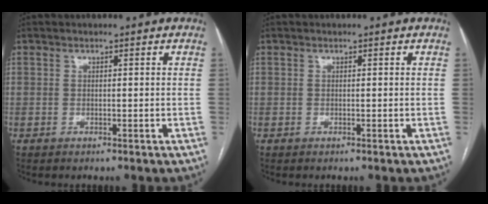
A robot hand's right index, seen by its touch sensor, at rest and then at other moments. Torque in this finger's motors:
{"motor_torque": [0.00, 0.00, 0.00, 0.00]}